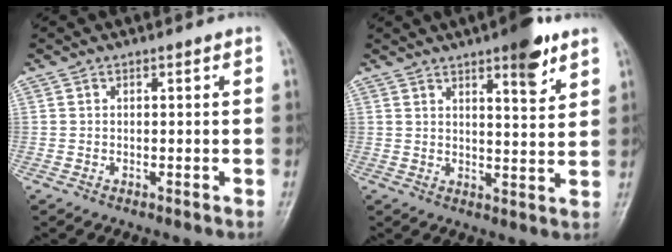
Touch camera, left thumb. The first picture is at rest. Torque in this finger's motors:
{"motor_torque": [1.39, 0.09, 0.82, -0.68, 0.10]}